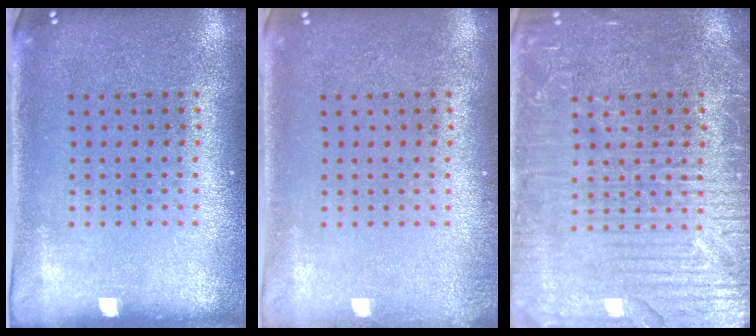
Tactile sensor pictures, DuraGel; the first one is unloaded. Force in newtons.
{"total": 0.7, "press": 0.7, "slide": 0.2}
{"total": 3.9, "press": 3.9, "slide": 0.6}